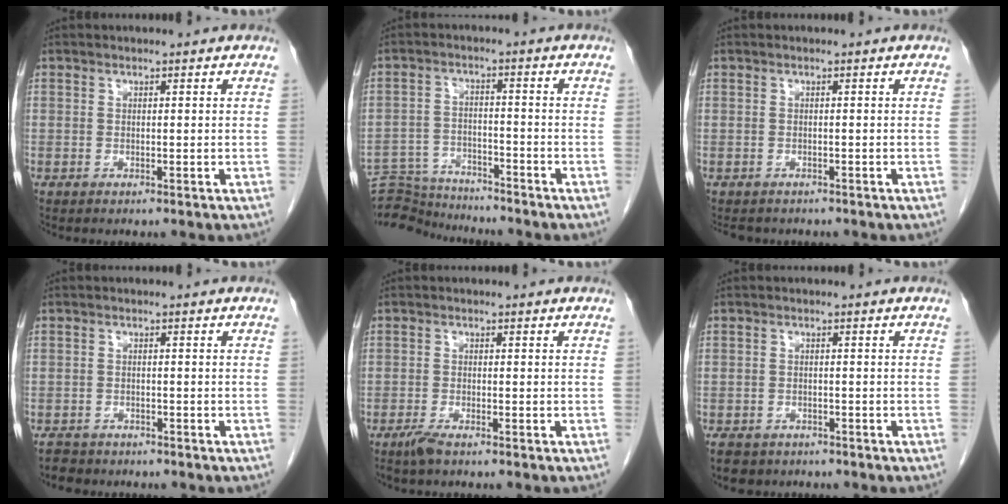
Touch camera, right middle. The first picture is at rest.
{"total": 10.0, "force": [-9.9, 1.2, 0.4], "torque": [-0.004, 0.013, -0.166]}
{"total": 3.9, "force": [-3.4, 1.7, 0.8], "torque": [-0.013, -0.004, -0.043]}
{"total": 3.6, "force": [-3.1, 1.6, 0.7], "torque": [-0.015, -0.002, -0.046]}
{"total": 2.0, "force": [-1.6, 0.2, 1.3], "torque": [-0.033, -0.004, -0.032]}
{"total": 5.4, "force": [-4.3, 2.9, 1.6], "torque": [-0.028, -0.002, -0.058]}